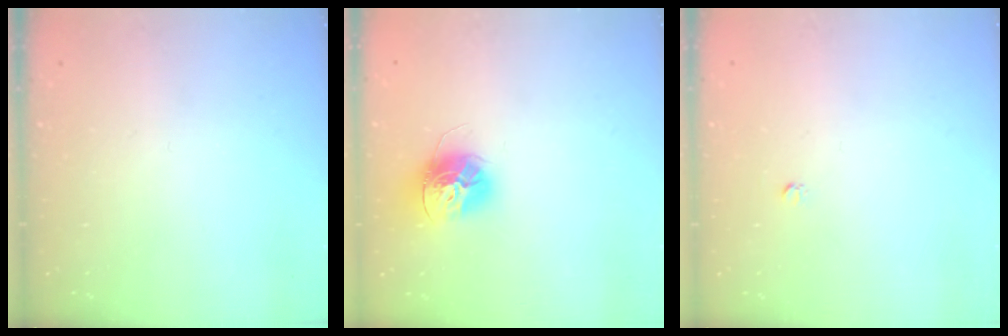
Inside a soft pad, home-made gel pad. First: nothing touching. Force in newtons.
{"total": 13.4, "press": 13.4, "slide": 1.2}
{"total": 2.5, "press": 2.5, "slide": 0.2}